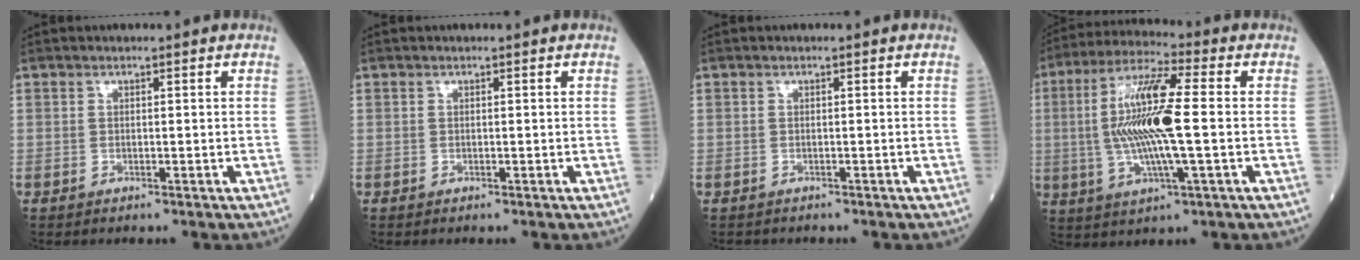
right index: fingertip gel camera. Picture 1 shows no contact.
{"total": 0.0}
{"total": 1.5, "force": [-1.1, 0.9, -0.1], "torque": [-0.013, 0.002, -0.020]}
{"total": 13.8, "force": [-0.2, 1.6, 13.7], "torque": [-0.276, 0.007, -0.008]}